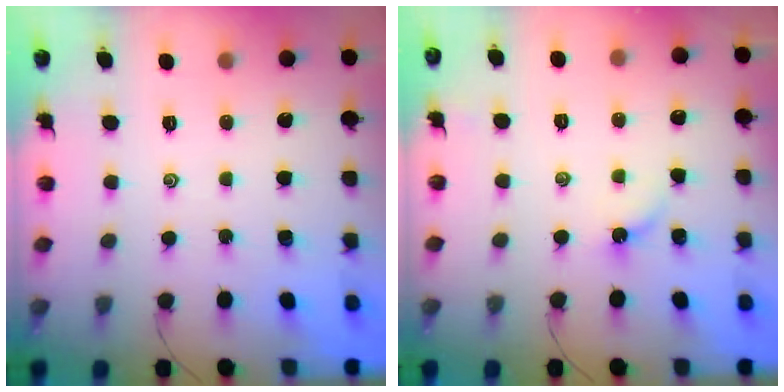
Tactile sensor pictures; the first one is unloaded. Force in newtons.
{"total": 2.6, "press": 2.5, "slide": 0.4}